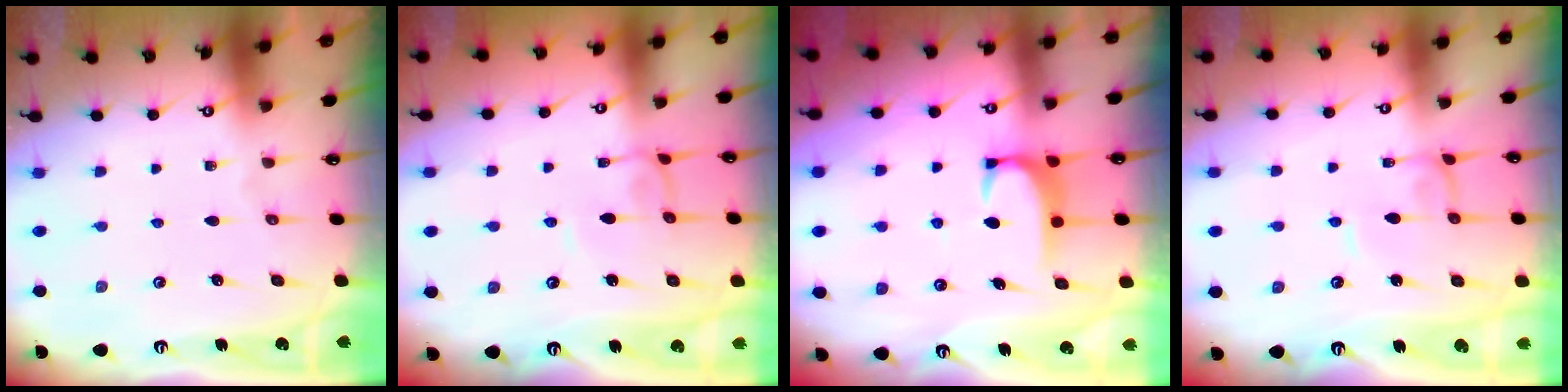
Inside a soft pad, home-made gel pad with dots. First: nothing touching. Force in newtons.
{"total": 2.1, "press": 2.1, "slide": 0.3}
{"total": 1.8, "press": 1.7, "slide": 0.6}
{"total": 0.0}